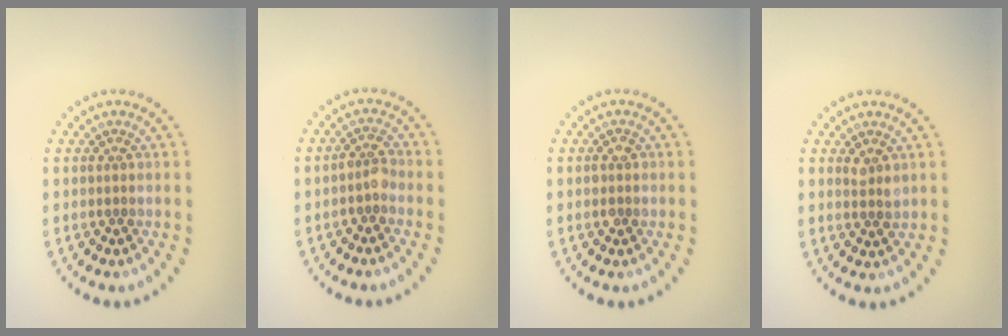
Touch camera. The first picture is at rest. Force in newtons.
{"total": 1.8, "press": 1.5, "slide": 1.0}
{"total": 1.1, "press": 1.0, "slide": 0.3}
{"total": 1.2, "press": 1.1, "slide": 0.3}